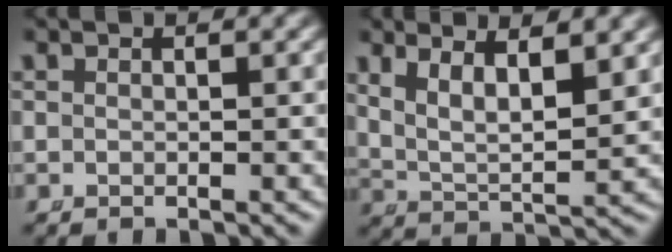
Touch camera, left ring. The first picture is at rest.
{"total": 6.1, "force": [2.2, 3.7, 4.4], "torque": [-0.089, -0.012, 0.040]}